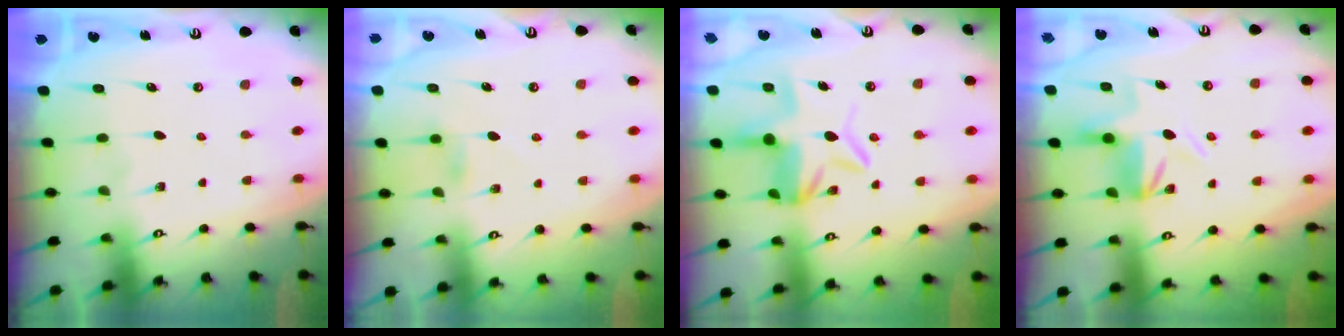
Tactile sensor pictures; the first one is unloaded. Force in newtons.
{"total": 1.8, "press": 1.8, "slide": 0.4}
{"total": 8.4, "press": 8.3, "slide": 1.0}
{"total": 6.2, "press": 5.8, "slide": 2.2}